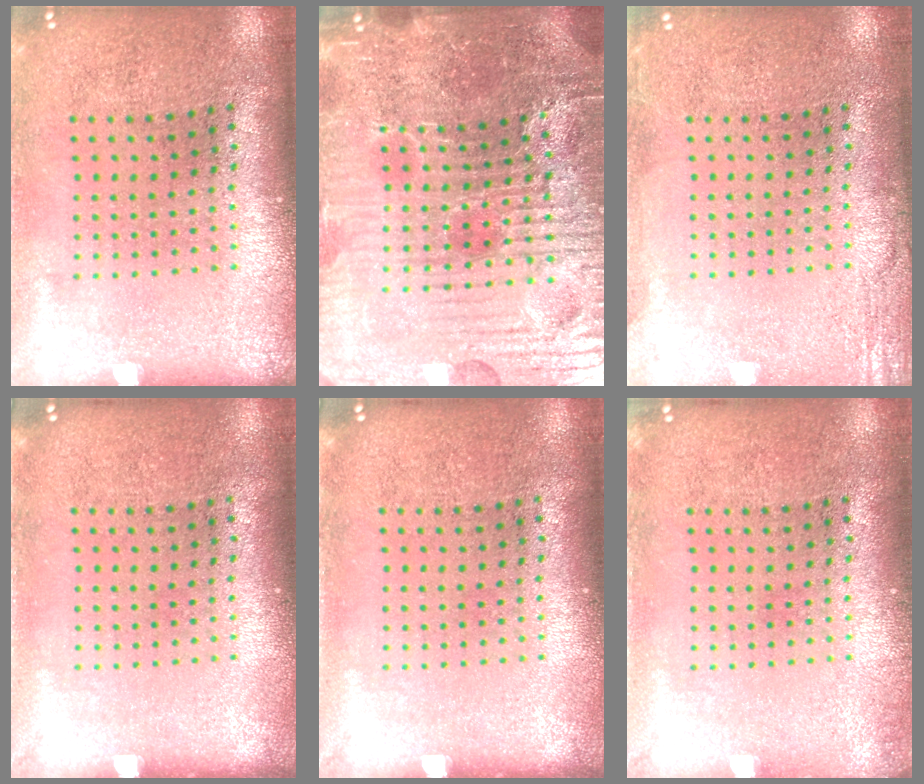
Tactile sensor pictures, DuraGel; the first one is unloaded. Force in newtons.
{"total": 6.0, "press": 5.6, "slide": 2.2}
{"total": 2.2, "press": 2.2, "slide": 0.4}
{"total": 0.0}
{"total": 0.0}
{"total": 0.6, "press": 0.6, "slide": 0.1}